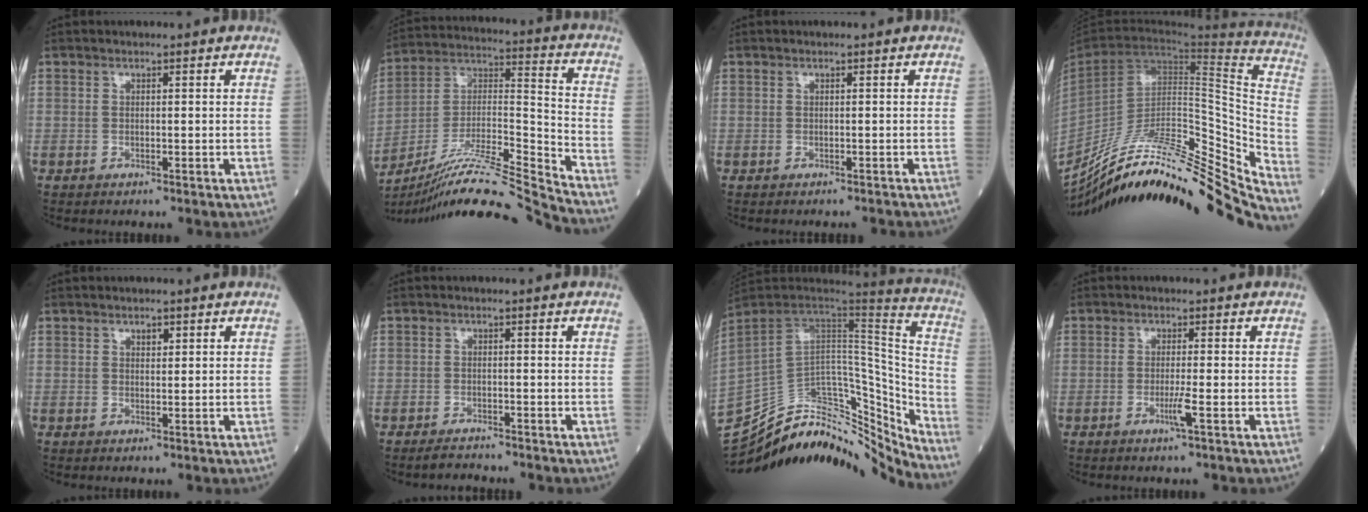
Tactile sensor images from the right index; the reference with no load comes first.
{"total": 20.5, "force": [-18.5, -2.2, 8.5], "torque": [-0.178, 0.008, -0.325]}
{"total": 1.6, "force": [-1.5, 0.1, 0.3], "torque": [-0.006, -0.002, -0.018]}
{"total": 35.9, "force": [-31.6, 2.7, 16.9], "torque": [-0.173, -0.030, -0.456]}
{"total": 1.2, "force": [0.7, 0.6, 0.8], "torque": [-0.011, -0.002, 0.010]}
{"total": 1.9, "force": [-1.9, 0.2, 0.2], "torque": [-0.009, -0.007, -0.031]}
{"total": 30.7, "force": [-27.6, 8.8, 10.4], "torque": [-0.179, 0.026, -0.393]}
{"total": 2.3, "force": [-0.9, -0.5, 2.1], "torque": [-0.043, -0.005, -0.019]}